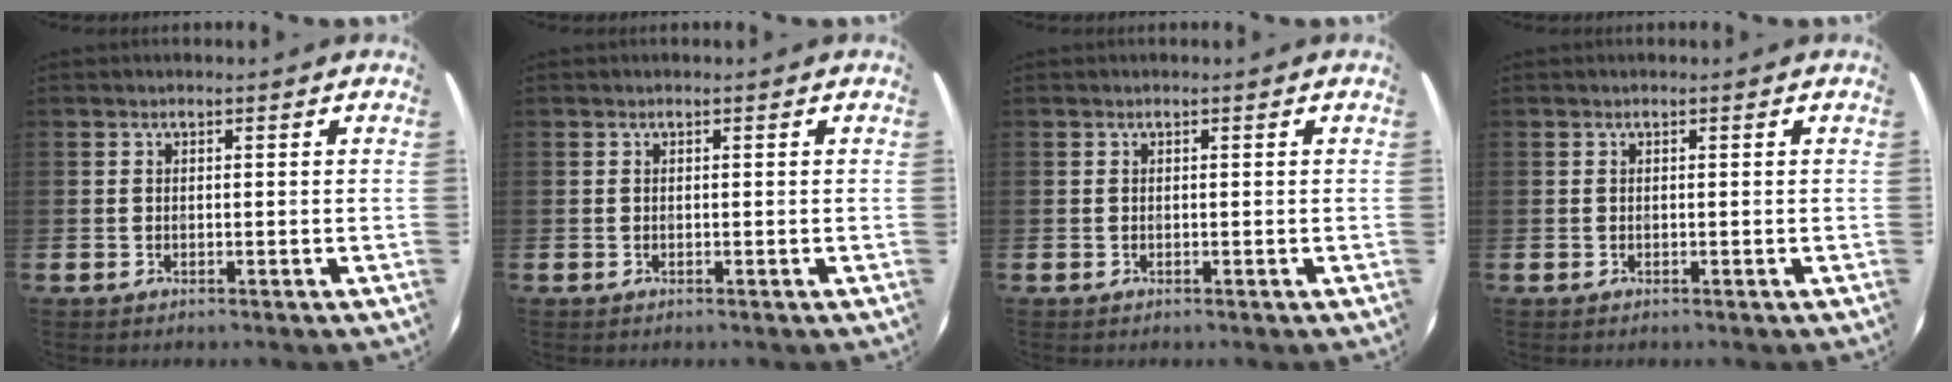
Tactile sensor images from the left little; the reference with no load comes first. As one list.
[{"total": 0.0}, {"total": 0.0}, {"total": 0.0}]